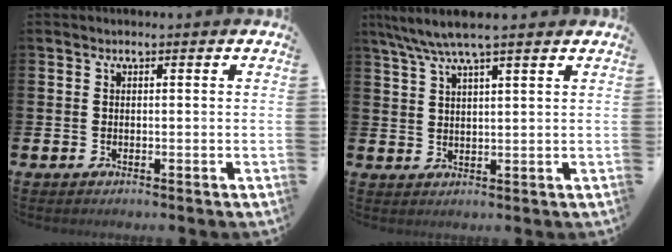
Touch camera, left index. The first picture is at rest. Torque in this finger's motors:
{"motor_torque": [0.77, -0.20, 0.74, 0.21]}